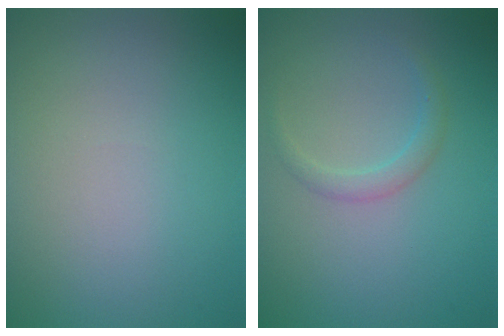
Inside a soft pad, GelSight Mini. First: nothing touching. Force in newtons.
{"total": 1.4, "press": 1.4, "slide": 0.1}